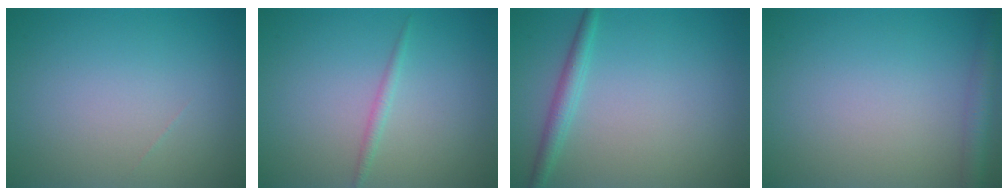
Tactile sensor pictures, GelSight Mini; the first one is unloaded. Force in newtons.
{"total": 1.0, "press": 1.0, "slide": 0.1}
{"total": 1.9, "press": 1.9, "slide": 0.2}
{"total": 2.5, "press": 2.5, "slide": 0.1}